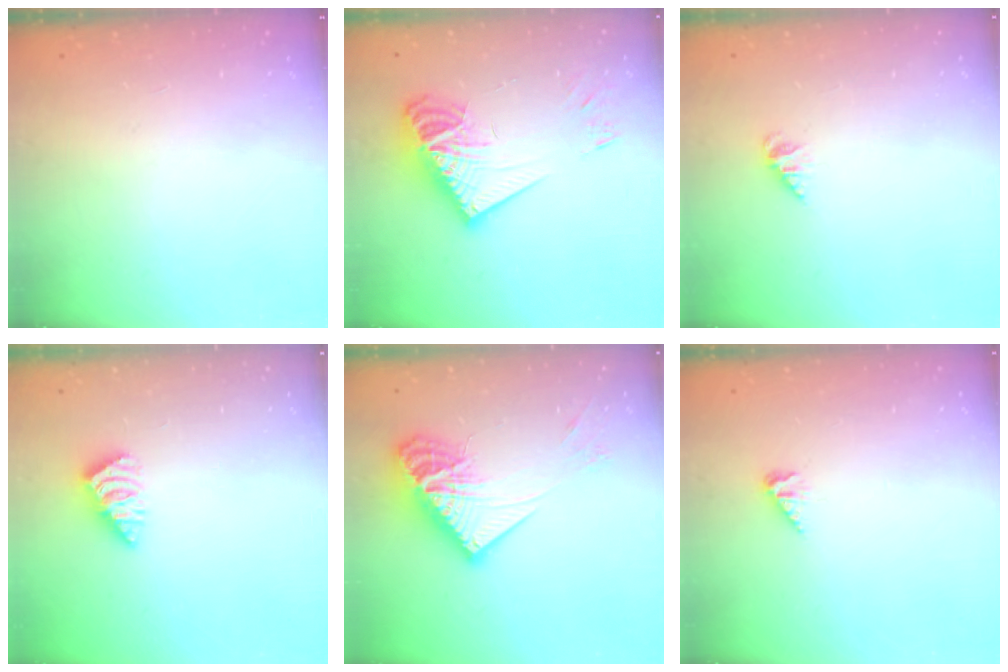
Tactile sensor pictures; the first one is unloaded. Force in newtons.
{"total": 16.4, "press": 16.4, "slide": 1.2}
{"total": 1.2, "press": 1.2, "slide": 0.1}
{"total": 2.8, "press": 2.7, "slide": 0.5}
{"total": 16.8, "press": 16.8, "slide": 1.5}
{"total": 3.3, "press": 3.3, "slide": 0.5}